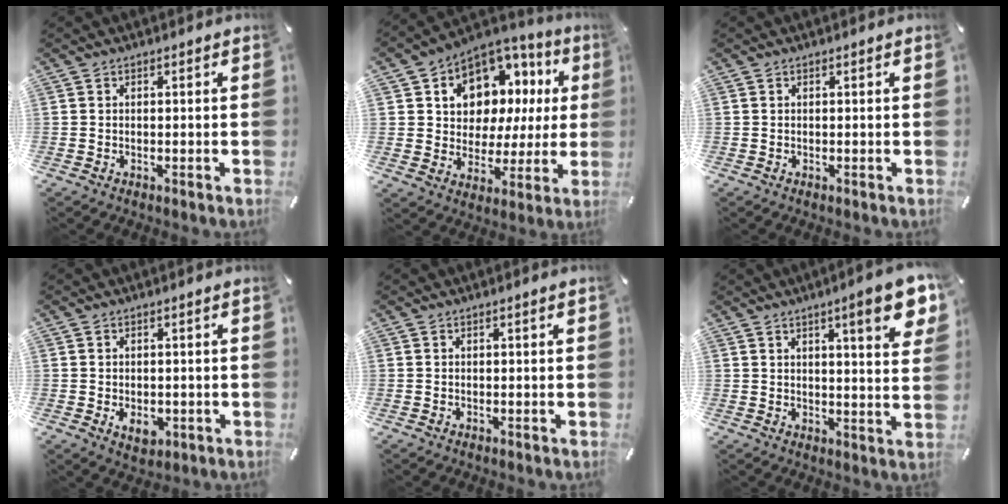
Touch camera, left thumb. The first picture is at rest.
{"total": 10.2, "force": [4.9, 8.5, 2.6], "torque": [-0.057, -0.048, 0.098]}
{"total": 0.0}
{"total": 3.5, "force": [-0.8, 2.5, 2.3], "torque": [-0.044, -0.005, -0.016]}
{"total": 0.5, "force": [0.2, 0.0, 0.5], "torque": [-0.008, 0.001, 0.003]}
{"total": 10.4, "force": [5.9, 2.5, 8.1], "torque": [-0.107, -0.031, 0.094]}